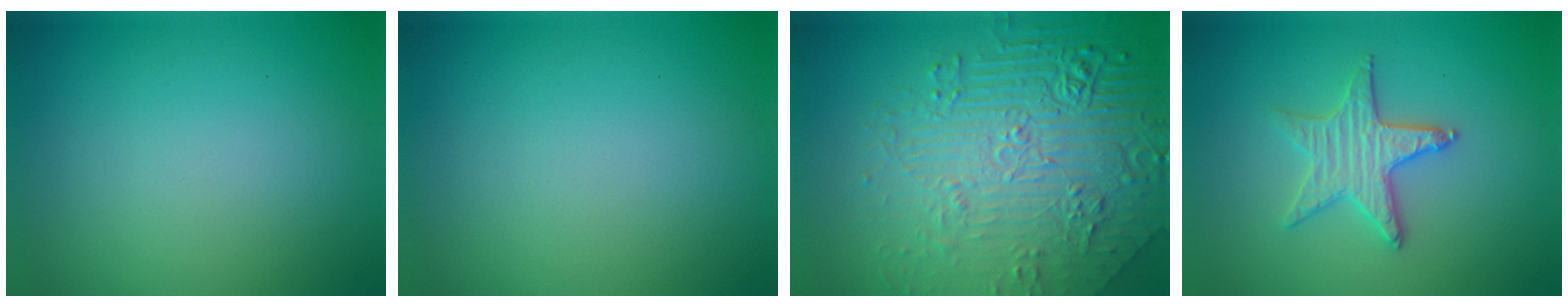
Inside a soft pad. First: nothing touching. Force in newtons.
{"total": 0.0}
{"total": 8.5, "press": 6.1, "slide": 5.9}
{"total": 3.1, "press": 2.9, "slide": 1.2}